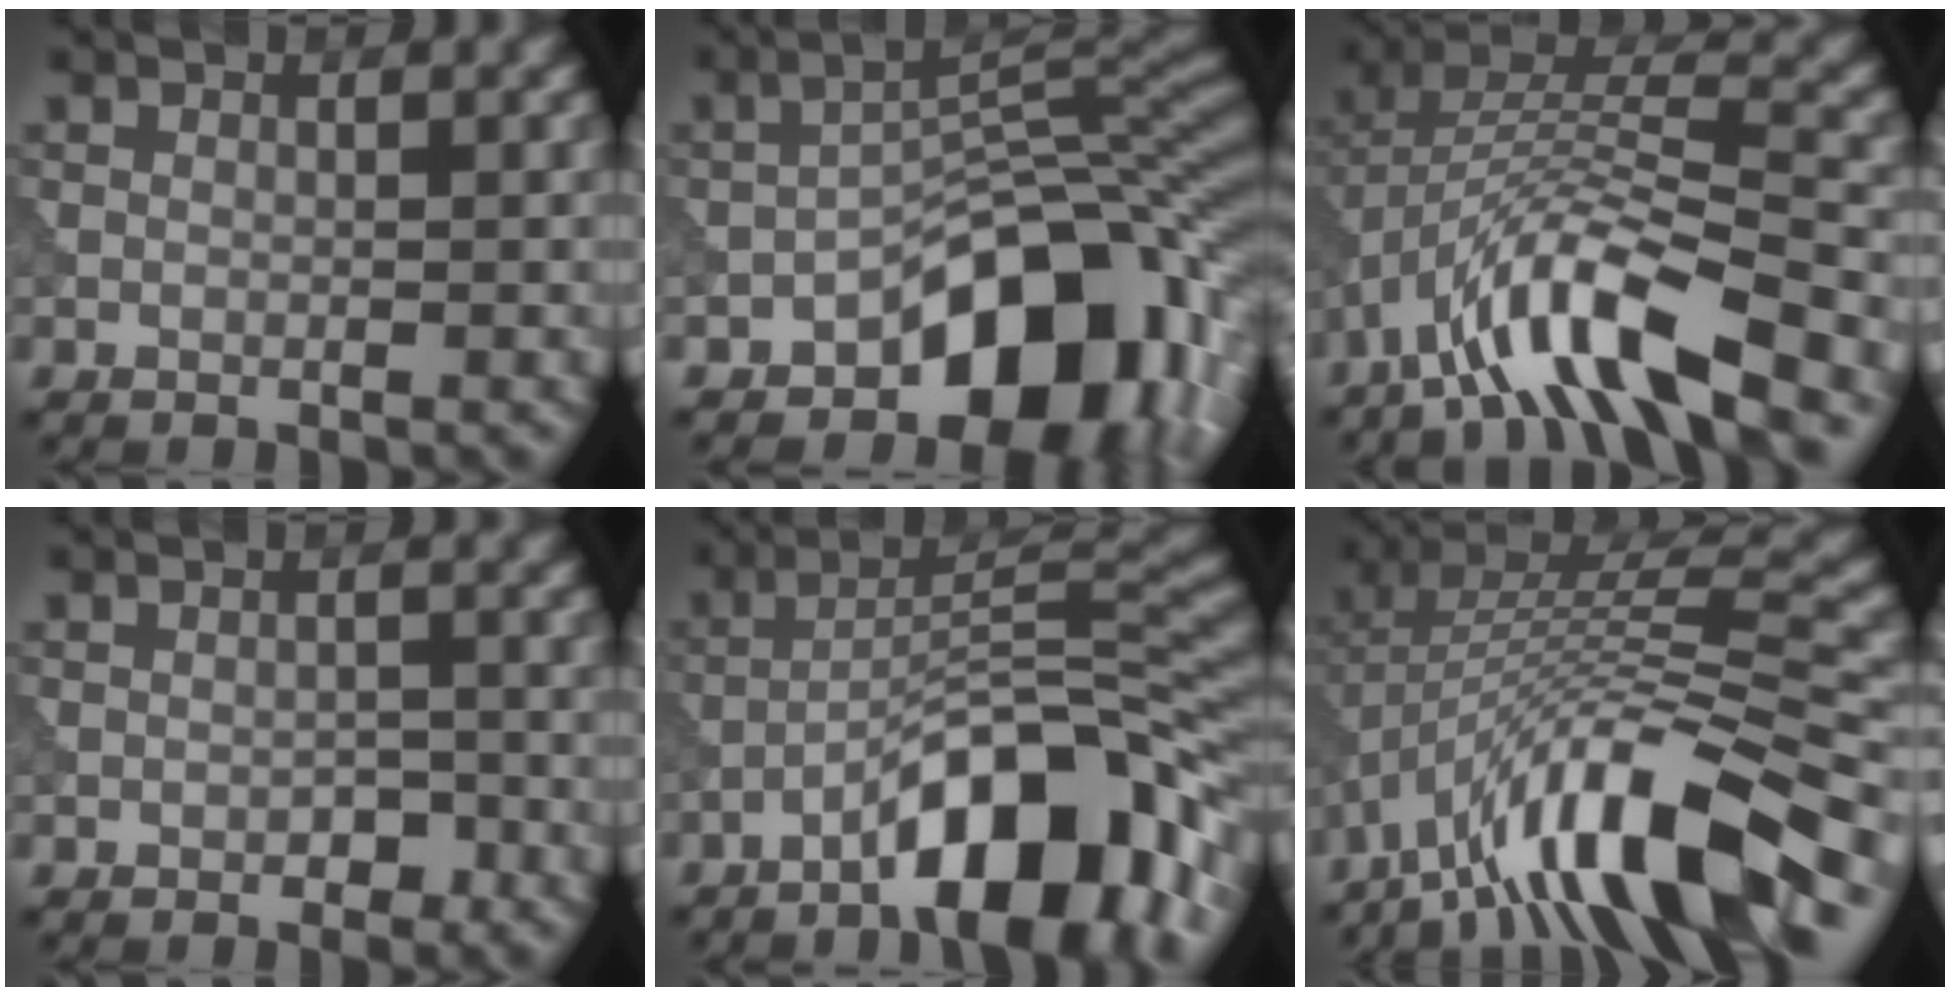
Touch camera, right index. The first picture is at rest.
{"total": 11.6, "force": [-5.5, 6.0, 8.2], "torque": [-0.089, 0.006, -0.097]}
{"total": 10.4, "force": [-6.2, 2.8, 7.9], "torque": [-0.137, 0.013, -0.118]}
{"total": 1.4, "force": [-0.6, 0.8, 0.9], "torque": [-0.013, -0.001, -0.010]}
{"total": 11.0, "force": [-6.3, 3.0, 8.4], "torque": [-0.119, 0.026, -0.110]}
{"total": 13.0, "force": [-7.2, 3.8, 10.1], "torque": [-0.174, 0.026, -0.126]}